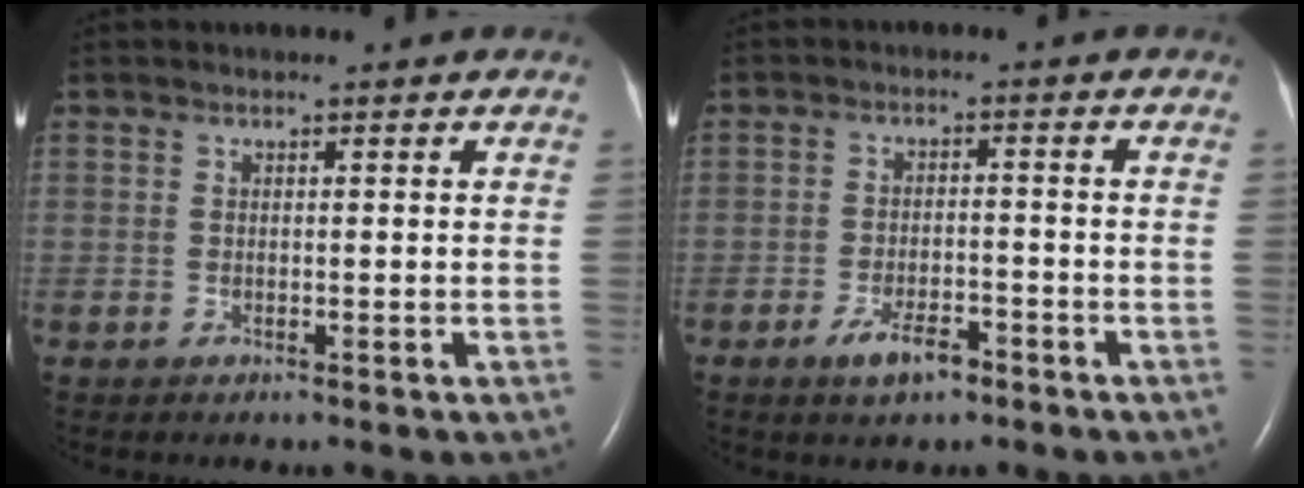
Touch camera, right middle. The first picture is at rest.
{"total": 4.5, "force": [-2.9, 1.7, 3.0], "torque": [-0.058, 0.000, -0.048]}